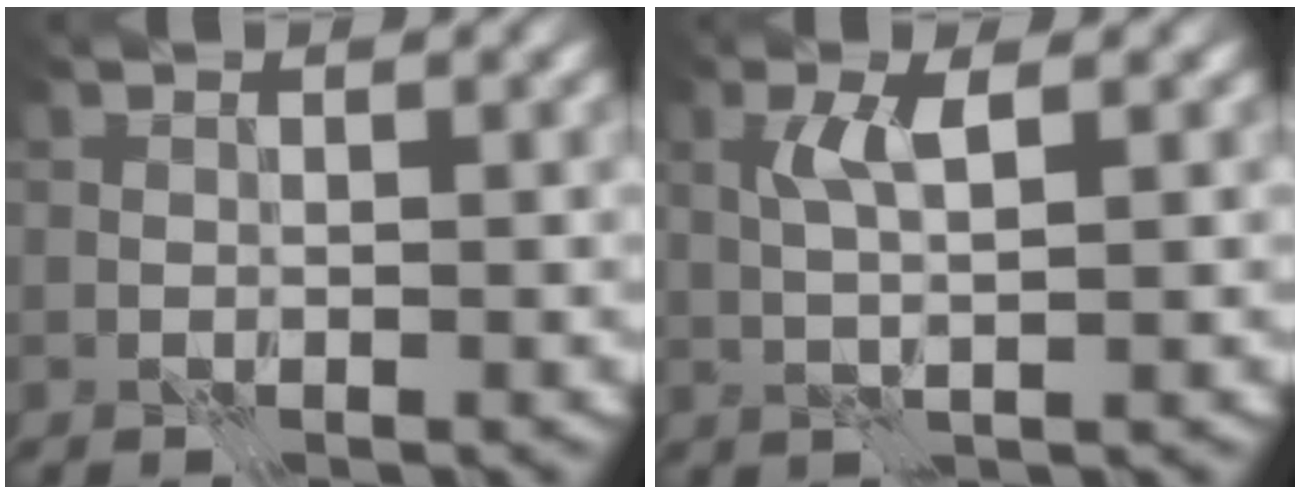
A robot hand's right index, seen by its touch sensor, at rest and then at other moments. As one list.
[{"total": 2.4, "force": [1.2, -0.3, 2.1], "torque": [-0.042, 0.006, 0.023]}]